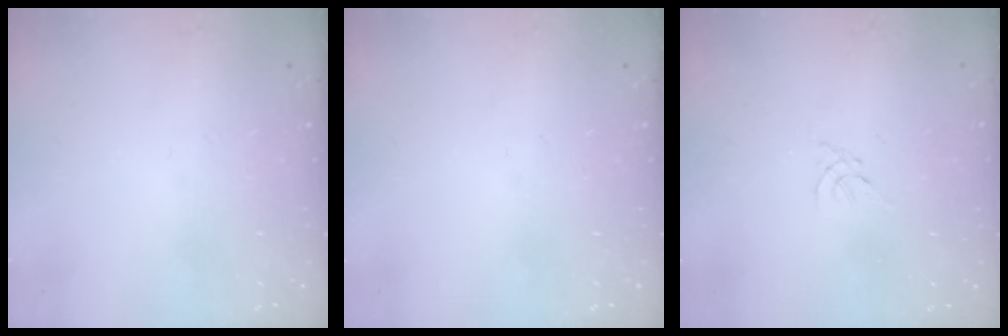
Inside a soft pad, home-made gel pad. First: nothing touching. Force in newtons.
{"total": 0.0}
{"total": 0.0}